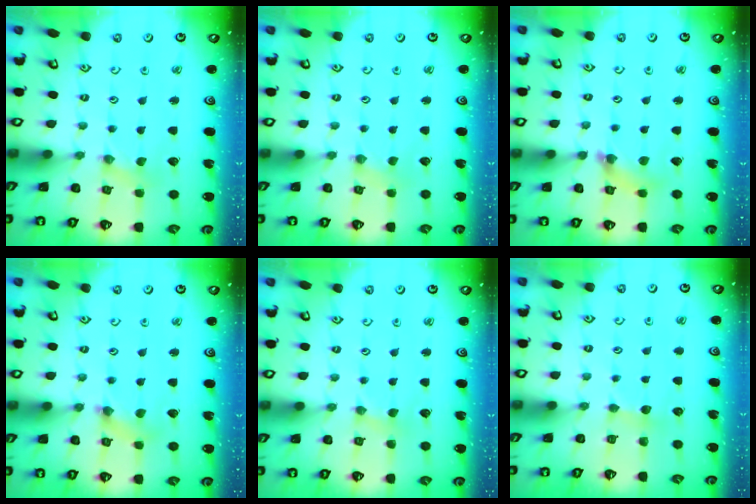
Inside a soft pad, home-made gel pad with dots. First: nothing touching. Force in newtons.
{"total": 0.0}
{"total": 5.0, "press": 5.0, "slide": 0.4}
{"total": 2.1, "press": 2.1, "slide": 0.2}
{"total": 1.2, "press": 1.1, "slide": 0.3}
{"total": 4.1, "press": 4.1, "slide": 0.5}